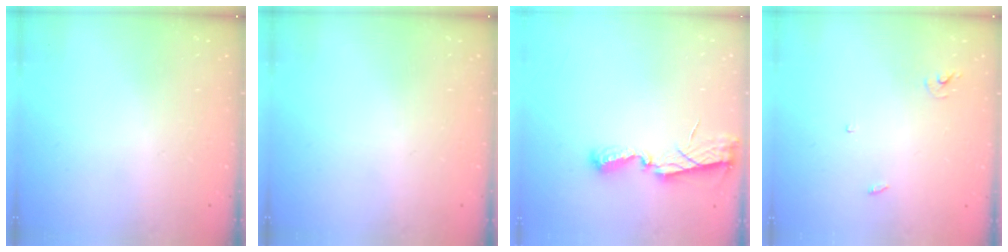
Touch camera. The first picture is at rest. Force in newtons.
{"total": 0.0}
{"total": 6.2, "press": 6.2, "slide": 0.2}
{"total": 2.4, "press": 2.4, "slide": 0.1}